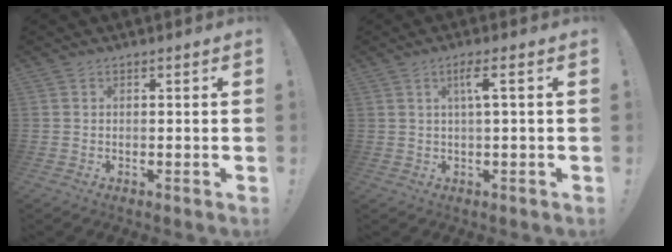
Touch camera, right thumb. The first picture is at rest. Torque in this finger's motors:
{"motor_torque": [0.05, 0.05, -0.07, 0.11, 0.12]}